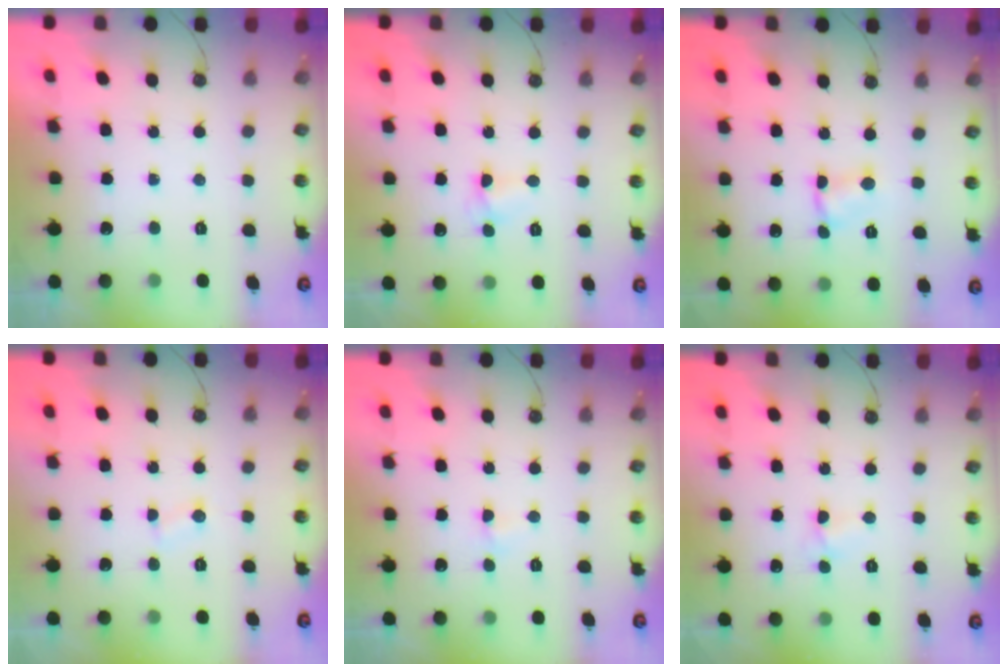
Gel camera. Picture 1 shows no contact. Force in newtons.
{"total": 3.9, "press": 3.8, "slide": 0.4}
{"total": 2.1, "press": 2.1, "slide": 0.3}
{"total": 1.8, "press": 1.8, "slide": 0.2}
{"total": 3.0, "press": 2.9, "slide": 0.5}
{"total": 2.6, "press": 2.5, "slide": 0.3}